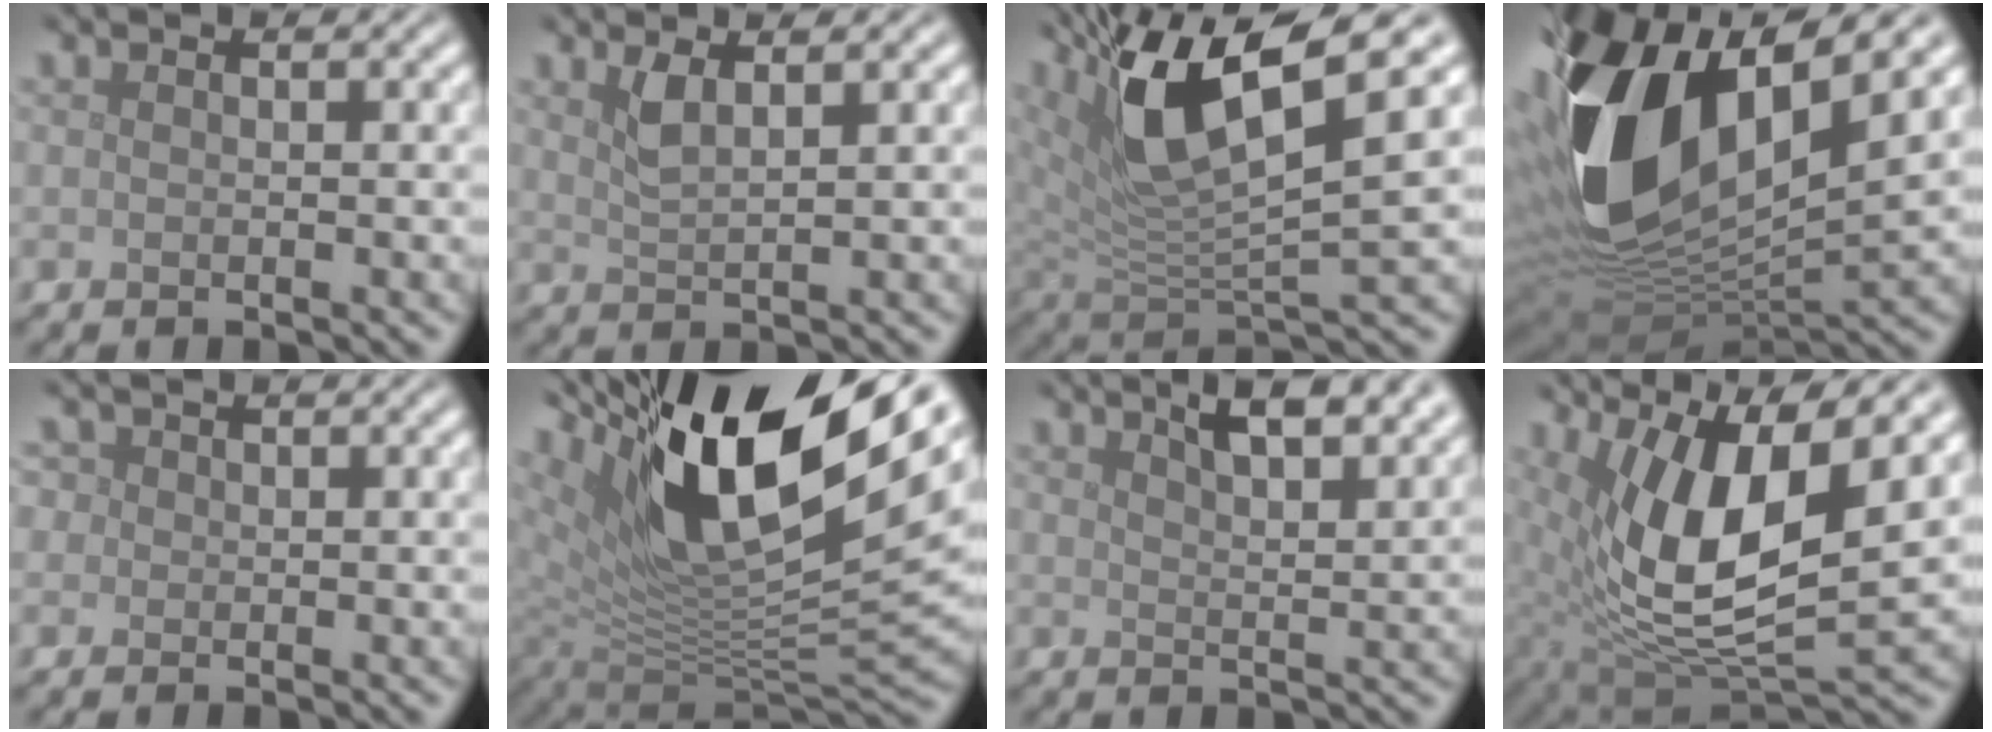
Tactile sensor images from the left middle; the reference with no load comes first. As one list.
[{"total": 1.9, "force": [1.1, 0.5, 1.4], "torque": [-0.026, -0.002, 0.020]}, {"total": 10.1, "force": [5.2, 3.0, 8.1], "torque": [-0.161, 0.000, 0.100]}, {"total": 16.3, "force": [3.6, 8.2, 13.6], "torque": [-0.303, 0.001, 0.066]}, {"total": 3.0, "force": [1.3, 2.5, 1.2], "torque": [-0.022, 0.016, 0.004]}, {"total": 16.2, "force": [8.7, 6.8, 11.9], "torque": [-0.228, 0.029, 0.151]}, {"total": 6.4, "force": [4.5, 2.0, 4.0], "torque": [-0.040, 0.022, 0.047]}, {"total": 10.5, "force": [3.5, 3.6, 9.3], "torque": [-0.181, -0.006, 0.067]}]